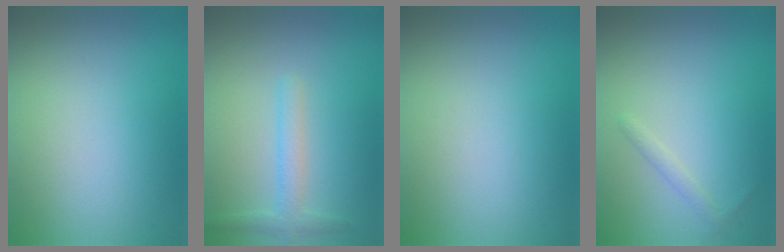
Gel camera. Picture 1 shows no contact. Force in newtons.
{"total": 2.1, "press": 2.1, "slide": 0.1}
{"total": 0.0}
{"total": 0.9, "press": 0.9, "slide": 0.1}